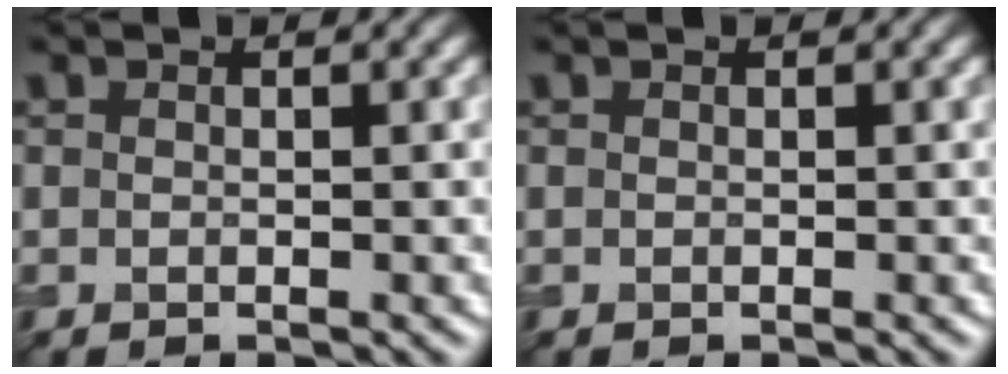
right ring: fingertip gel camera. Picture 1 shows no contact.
{"total": 0.0}